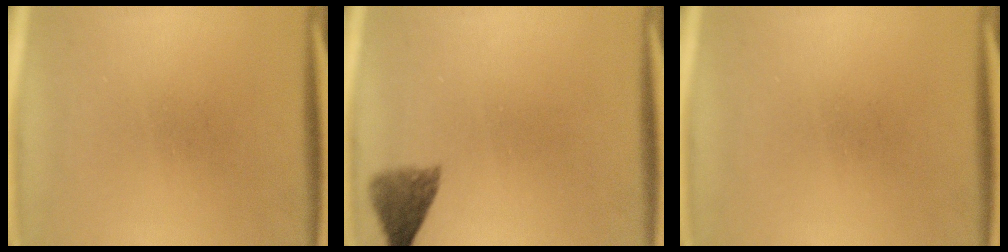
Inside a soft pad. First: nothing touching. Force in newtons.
{"total": 3.7}
{"total": 0.0}